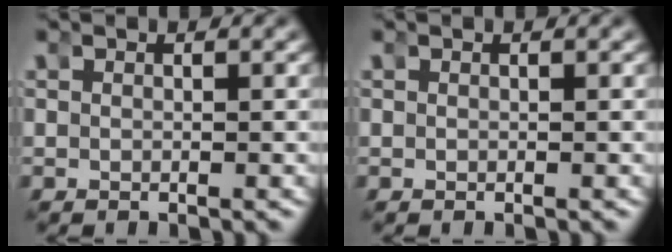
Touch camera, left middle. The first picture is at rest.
{"total": 0.0}